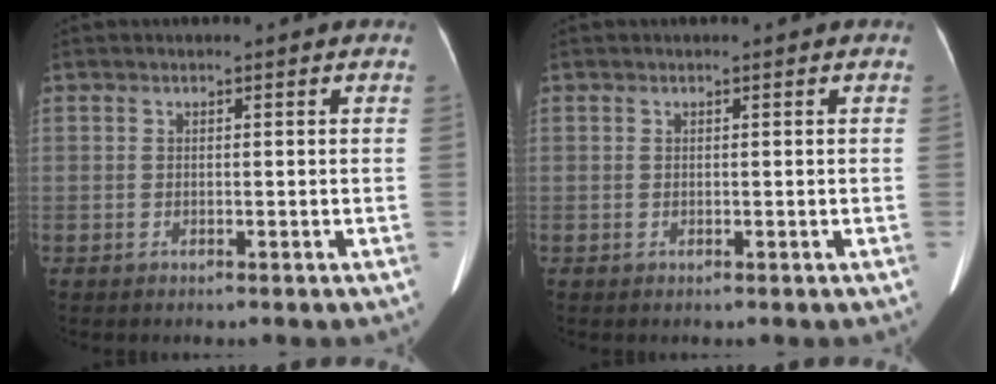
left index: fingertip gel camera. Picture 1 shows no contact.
{"total": 0.0}